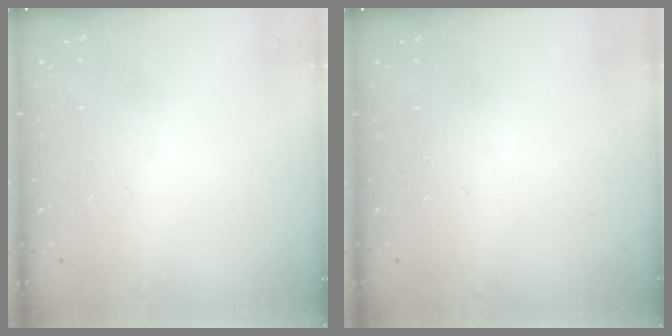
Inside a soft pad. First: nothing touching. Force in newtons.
{"total": 0.0}